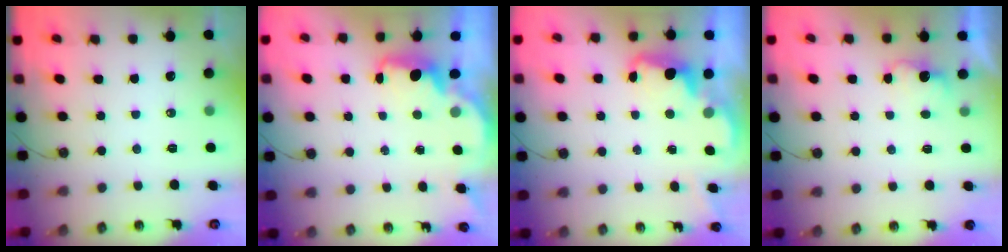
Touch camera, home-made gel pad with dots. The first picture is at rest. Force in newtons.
{"total": 1.7, "press": 1.6, "slide": 0.7}
{"total": 2.5, "press": 2.4, "slide": 0.7}
{"total": 2.6, "press": 2.5, "slide": 0.9}